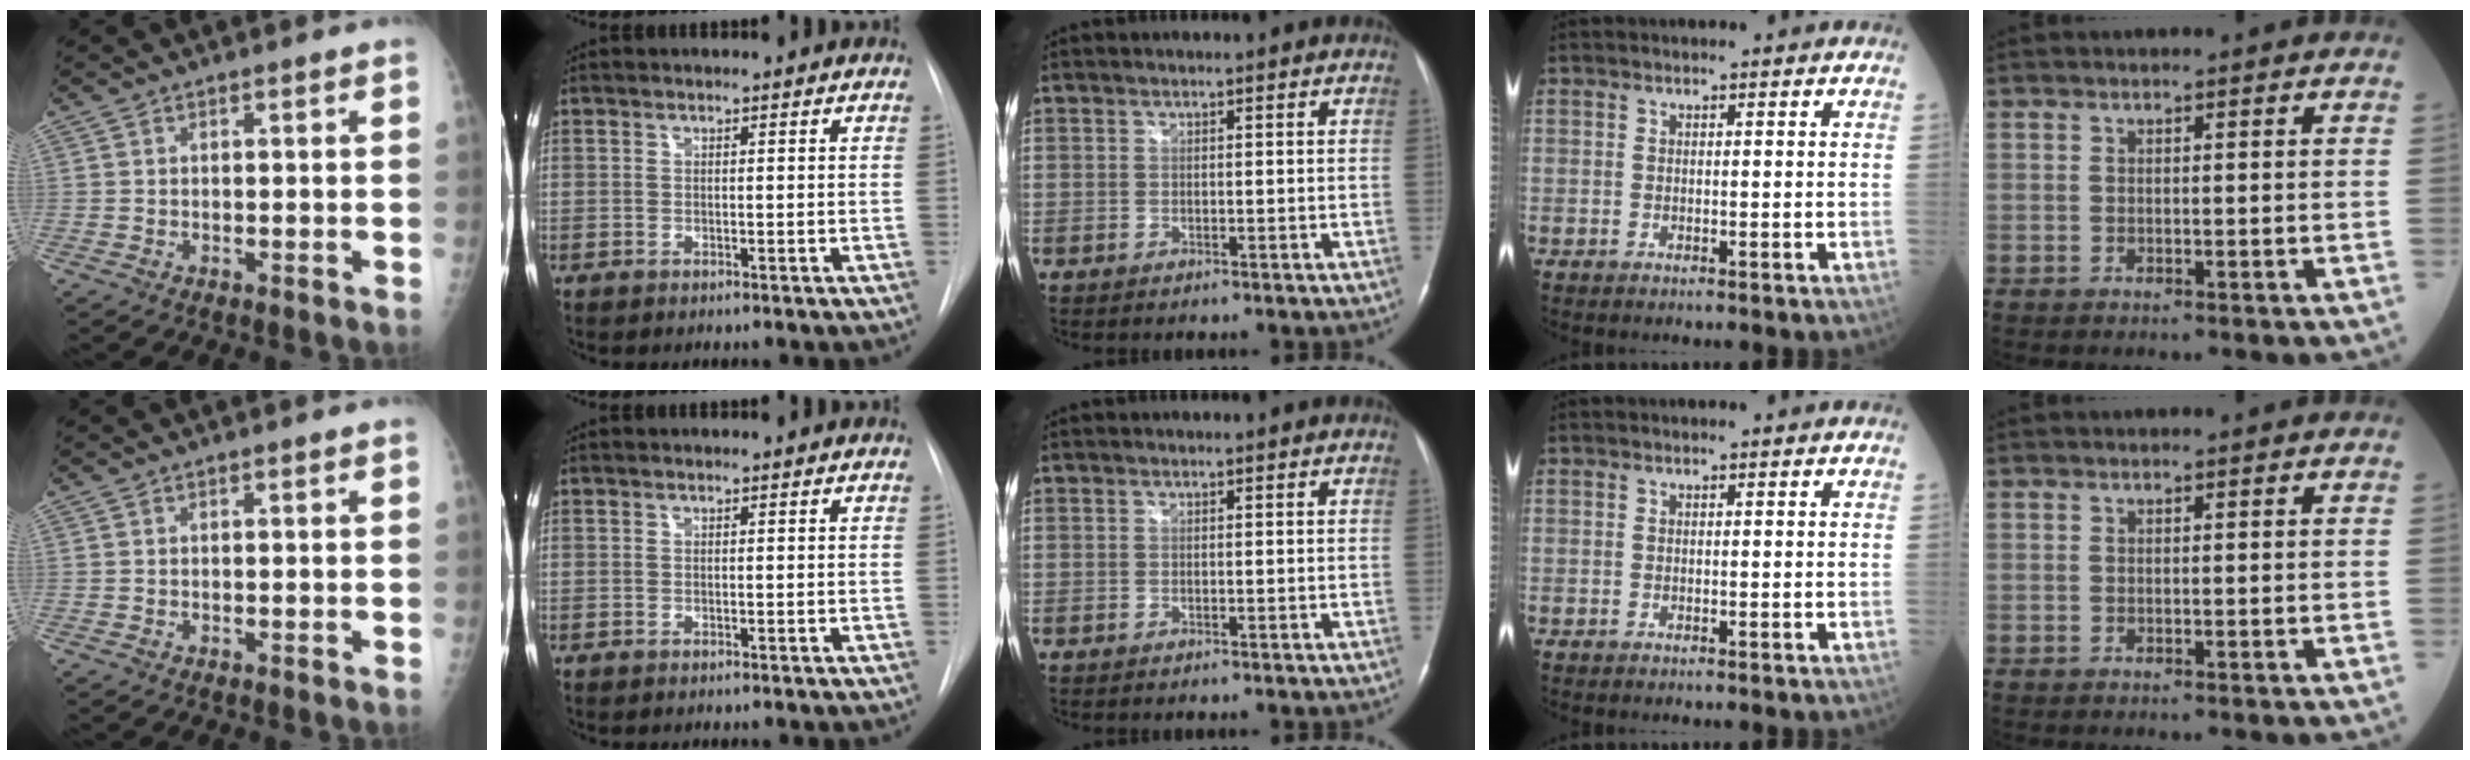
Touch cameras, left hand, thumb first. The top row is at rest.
{}